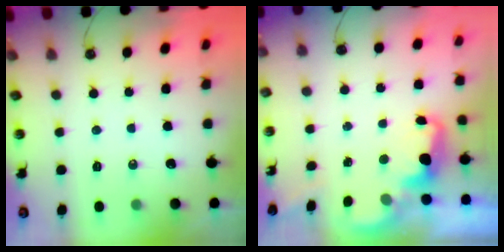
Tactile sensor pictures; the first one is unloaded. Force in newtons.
{"total": 2.4, "press": 2.4, "slide": 0.5}